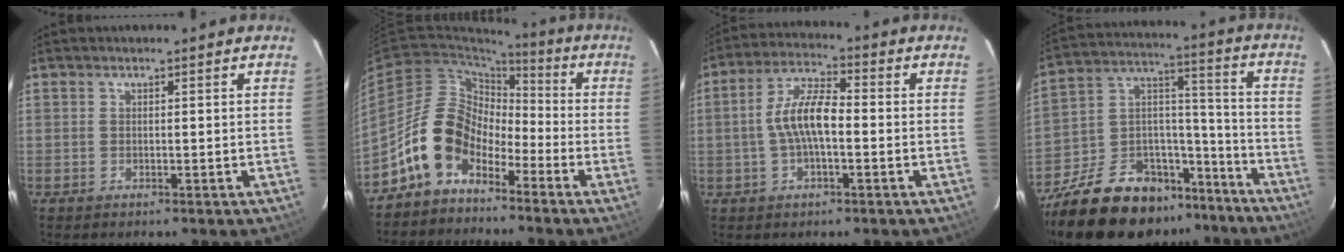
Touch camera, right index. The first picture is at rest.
{"total": 11.6, "force": [-6.7, 7.7, 5.6], "torque": [-0.108, 0.026, -0.126]}
{"total": 8.6, "force": [-1.2, 3.0, 7.9], "torque": [-0.160, 0.016, -0.024]}
{"total": 26.0, "force": [-19.5, 12.5, 11.8], "torque": [-0.246, 0.045, -0.290]}